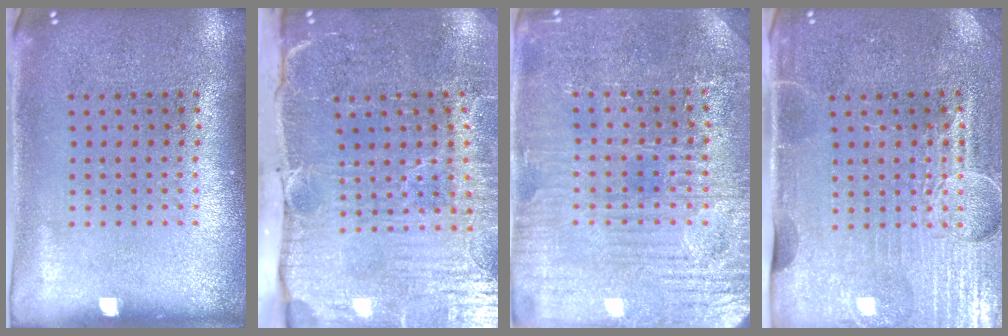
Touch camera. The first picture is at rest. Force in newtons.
{"total": 5.4, "press": 4.6, "slide": 2.9}
{"total": 3.8, "press": 3.7, "slide": 0.6}
{"total": 4.3, "press": 3.8, "slide": 2.0}